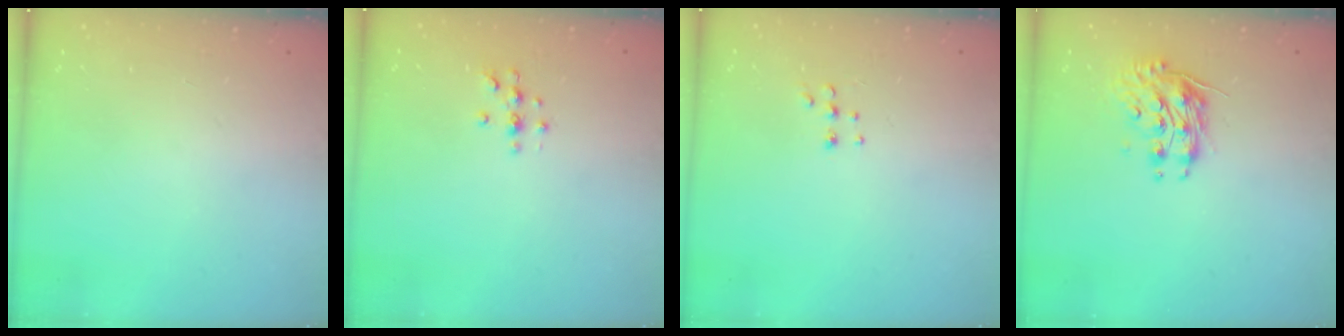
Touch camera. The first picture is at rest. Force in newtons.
{"total": 4.9, "press": 4.9, "slide": 0.5}
{"total": 5.5, "press": 5.4, "slide": 1.0}
{"total": 8.9, "press": 8.9, "slide": 0.3}